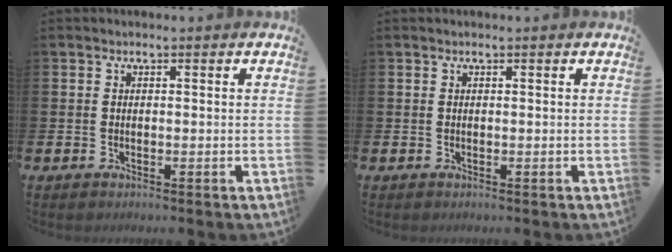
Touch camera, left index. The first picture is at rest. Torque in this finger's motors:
{"motor_torque": [0.18, -0.07, -0.01, -0.01]}